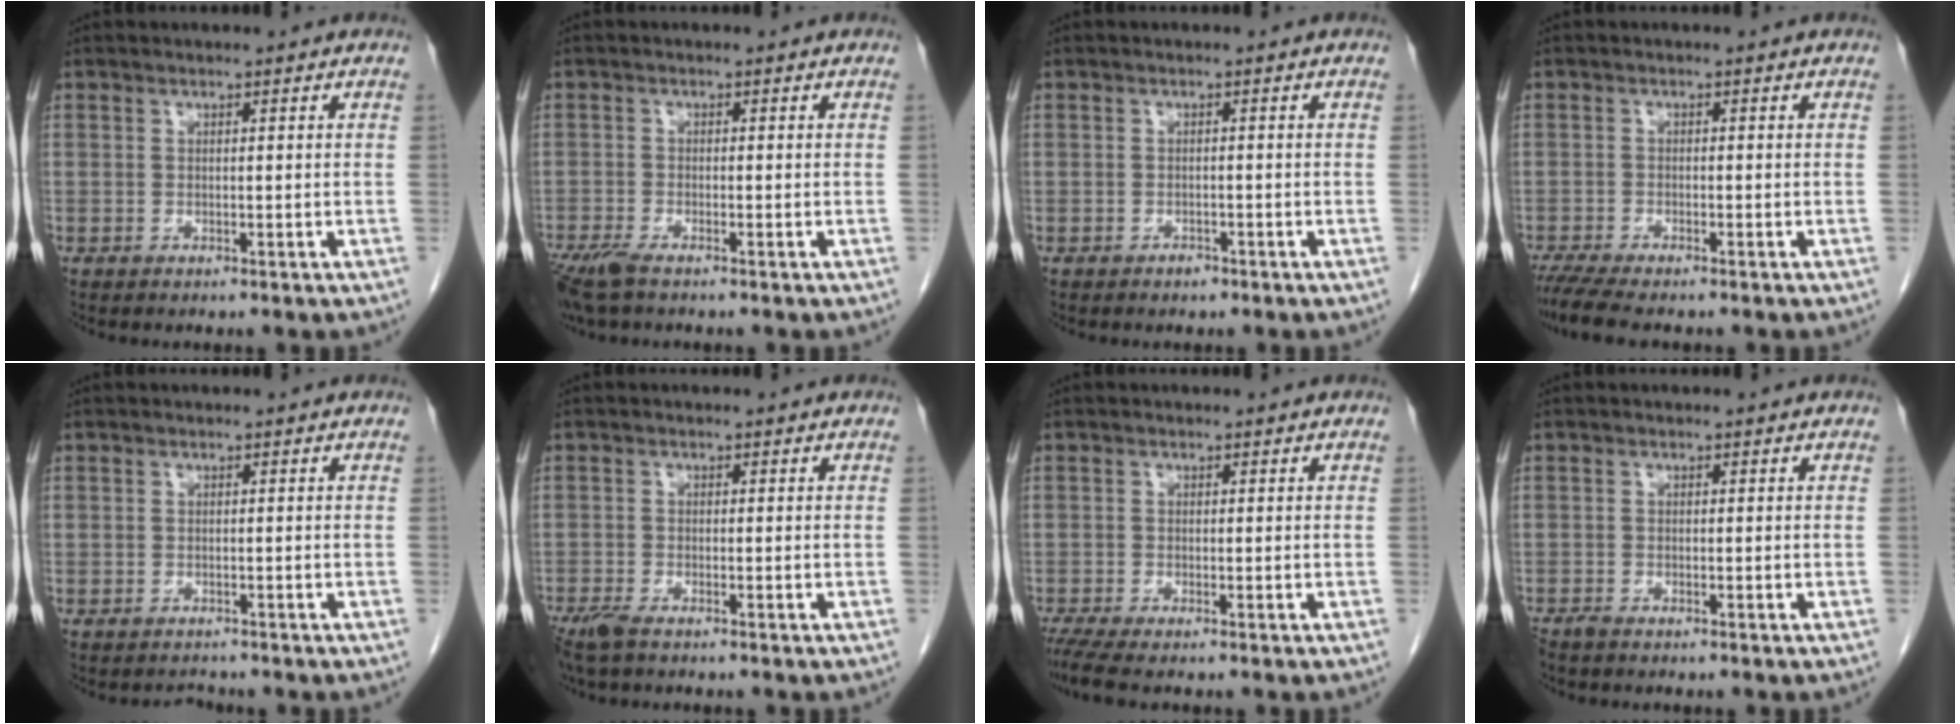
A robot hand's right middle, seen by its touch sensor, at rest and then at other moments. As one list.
[{"total": 4.5, "force": [-3.4, 0.8, 2.9], "torque": [-0.060, -0.014, -0.062]}, {"total": 1.0, "force": [-0.8, 0.5, 0.3], "torque": [-0.005, 0.002, -0.011]}, {"total": 5.7, "force": [-4.8, 0.4, 3.0], "torque": [-0.052, -0.016, -0.080]}, {"total": 1.1, "force": [-0.9, 0.4, -0.4], "torque": [-0.002, -0.005, -0.017]}, {"total": 3.3, "force": [-2.5, 0.7, 2.0], "torque": [-0.047, -0.010, -0.047]}, {"total": 3.4, "force": [-2.7, 0.1, 2.1], "torque": [-0.043, -0.010, -0.053]}, {"total": 1.2, "force": [-1.1, 0.1, 0.5], "torque": [-0.016, -0.004, -0.021]}]